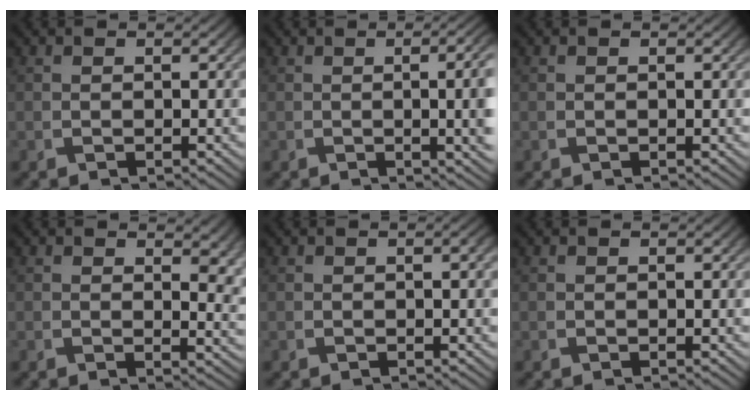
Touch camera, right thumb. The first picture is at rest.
{"total": 10.2, "force": [-0.1, 4.0, 9.4], "torque": [-0.082, 0.014, -0.009]}
{"total": 0.0}
{"total": 5.4, "force": [2.4, 2.6, 4.1], "torque": [-0.047, -0.009, 0.037]}
{"total": 0.9, "force": [0.1, 0.2, 0.9], "torque": [-0.014, 0.002, 0.002]}
{"total": 0.0}